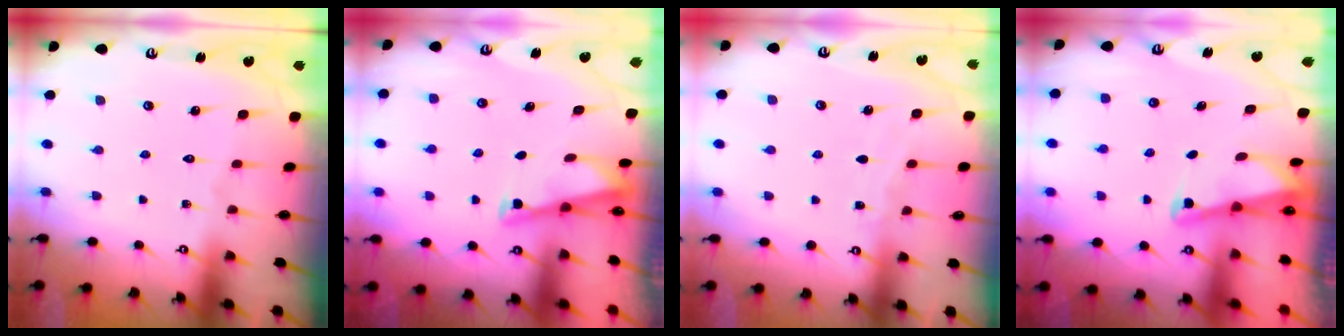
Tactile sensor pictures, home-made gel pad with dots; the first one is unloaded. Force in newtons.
{"total": 3.1, "press": 3.1, "slide": 0.3}
{"total": 3.6, "press": 3.6, "slide": 0.5}
{"total": 2.0, "press": 2.0, "slide": 0.2}